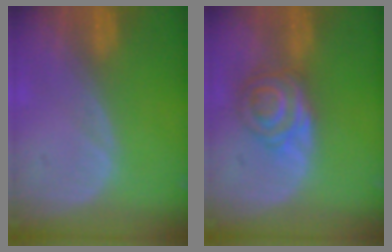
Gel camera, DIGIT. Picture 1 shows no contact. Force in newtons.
{"total": 6.3, "press": 5.6, "slide": 2.7}